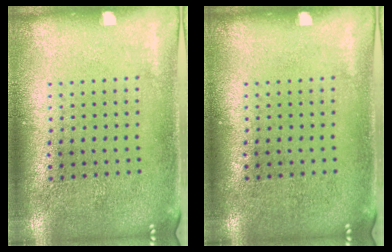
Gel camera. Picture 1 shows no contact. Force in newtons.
{"total": 0.0}